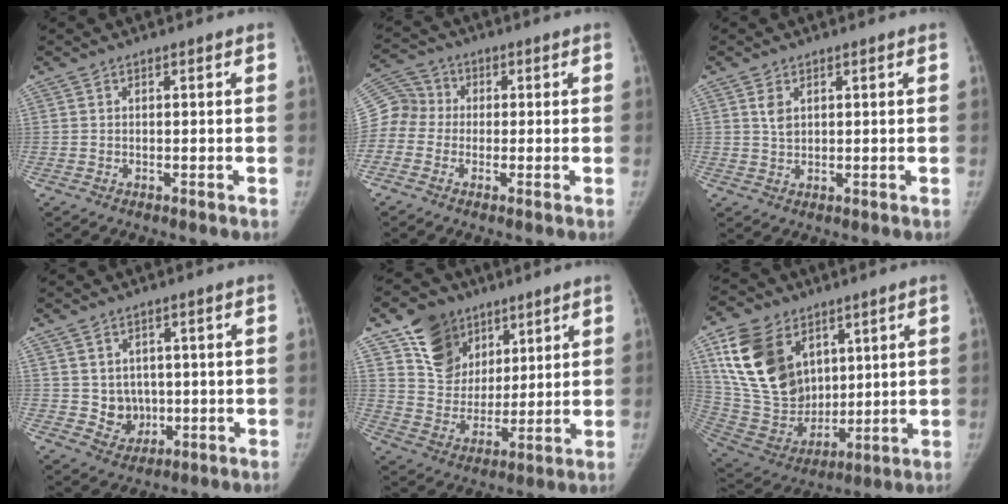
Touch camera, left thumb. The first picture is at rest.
{"total": 7.6, "force": [-0.7, 7.0, 2.8], "torque": [-0.045, 0.021, -0.023]}
{"total": 2.5, "force": [1.2, 1.5, 1.6], "torque": [-0.025, -0.006, 0.027]}
{"total": 5.4, "force": [0.1, 4.9, 2.4], "torque": [-0.005, -0.011, 0.014]}
{"total": 13.7, "force": [8.0, 10.2, 4.3], "torque": [-0.035, -0.047, 0.150]}
{"total": 21.1, "force": [8.9, 14.8, 12.3], "torque": [-0.214, -0.032, 0.179]}